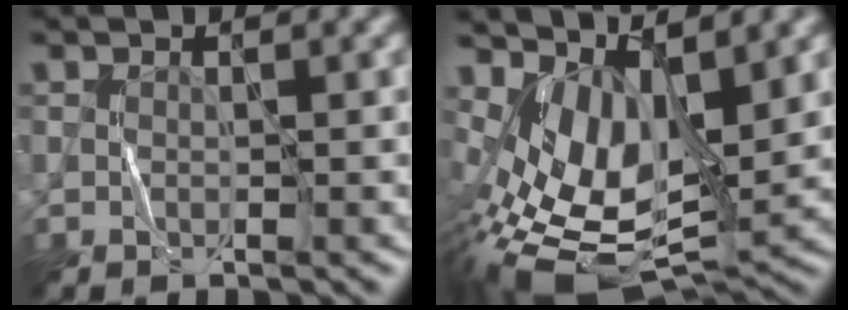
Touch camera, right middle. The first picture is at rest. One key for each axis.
{"total": 10.5, "fx": 1.2, "fy": 5.3, "fz": 8.9, "tx": -0.179, "ty": -0.010, "tz": 0.032}